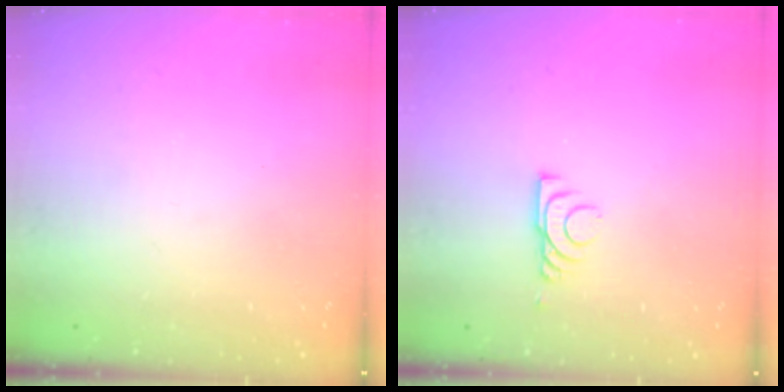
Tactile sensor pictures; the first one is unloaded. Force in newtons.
{"total": 5.9, "press": 5.9, "slide": 0.9}